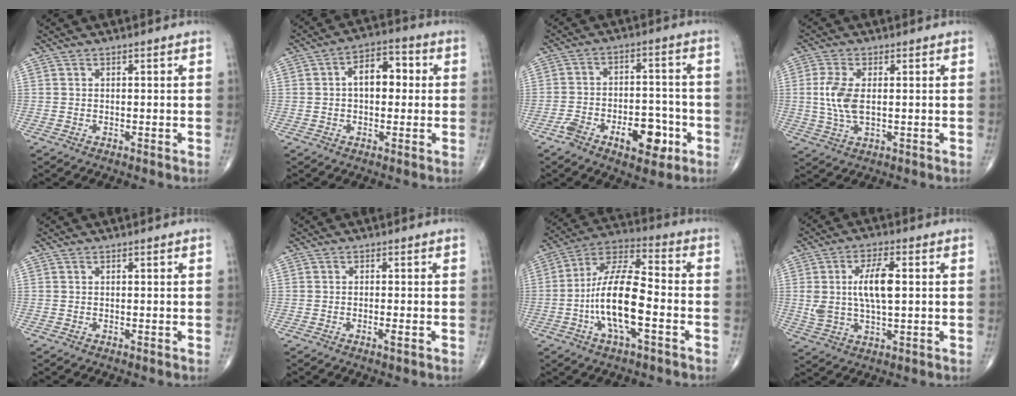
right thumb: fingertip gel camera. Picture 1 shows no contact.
{"total": 7.9, "force": [0.7, 4.8, 6.2], "torque": [-0.074, 0.023, 0.002]}
{"total": 11.4, "force": [-5.3, 5.8, 8.2], "torque": [-0.117, 0.044, -0.077]}
{"total": 6.9, "force": [0.4, 3.4, 6.0], "torque": [-0.141, -0.002, 0.009]}
{"total": 0.0}
{"total": 1.3, "force": [-0.6, 0.1, 1.2], "torque": [-0.019, -0.001, -0.012]}
{"total": 15.6, "force": [-4.0, 5.4, 14.0], "torque": [-0.267, 0.040, -0.078]}
{"total": 10.0, "force": [1.4, 4.2, 9.0], "torque": [-0.172, 0.003, 0.028]}